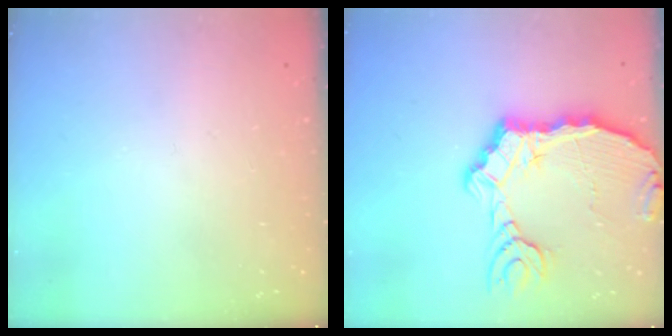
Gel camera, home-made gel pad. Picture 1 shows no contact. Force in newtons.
{"total": 14.6, "press": 14.5, "slide": 1.7}